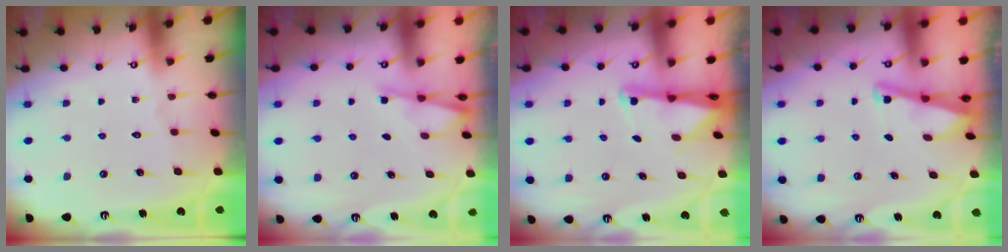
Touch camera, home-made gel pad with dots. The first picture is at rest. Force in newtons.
{"total": 1.2, "press": 1.2, "slide": 0.3}
{"total": 1.8, "press": 1.7, "slide": 0.4}
{"total": 3.0, "press": 3.0, "slide": 0.3}